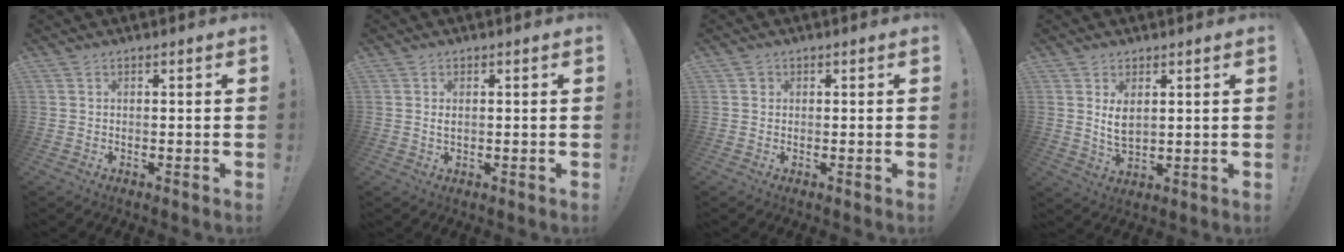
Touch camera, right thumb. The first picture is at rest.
{"total": 1.5, "force": [0.5, 0.6, 1.2], "torque": [-0.017, -0.001, 0.007]}
{"total": 1.3, "force": [0.4, 1.2, 0.3], "torque": [0.003, 0.000, 0.006]}
{"total": 5.5, "force": [2.1, 3.0, 4.2], "torque": [-0.059, -0.016, 0.033]}